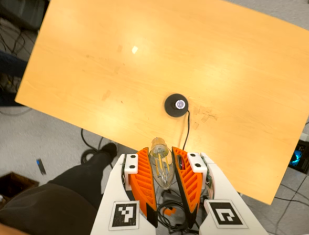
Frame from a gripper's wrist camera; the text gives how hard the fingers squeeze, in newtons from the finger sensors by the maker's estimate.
{"total": 12.7, "left": 14.2, "right": 11.2}